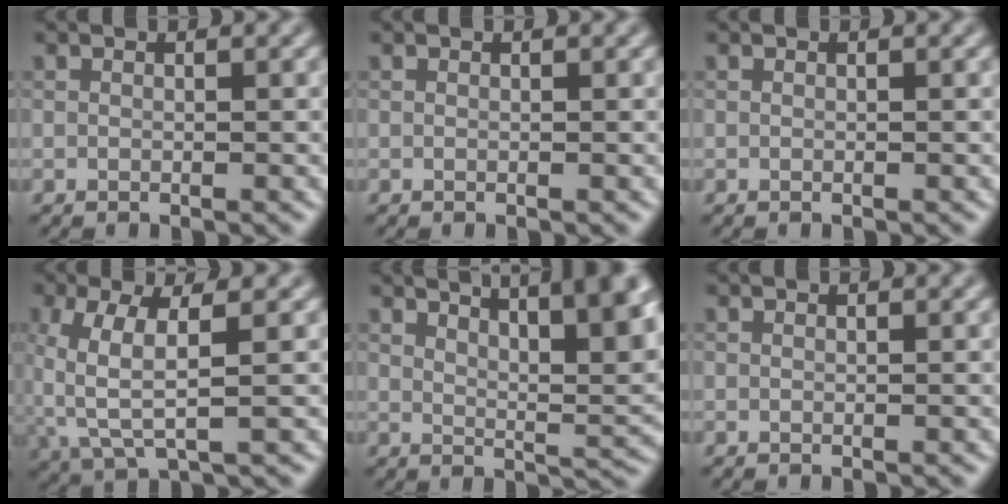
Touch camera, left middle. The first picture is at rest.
{"total": 0.0}
{"total": 0.0}
{"total": 5.0, "force": [-0.1, 1.8, 4.6], "torque": [-0.122, -0.001, 0.008]}
{"total": 9.9, "force": [5.5, 3.2, 7.7], "torque": [-0.064, 0.025, 0.074]}
{"total": 0.0}